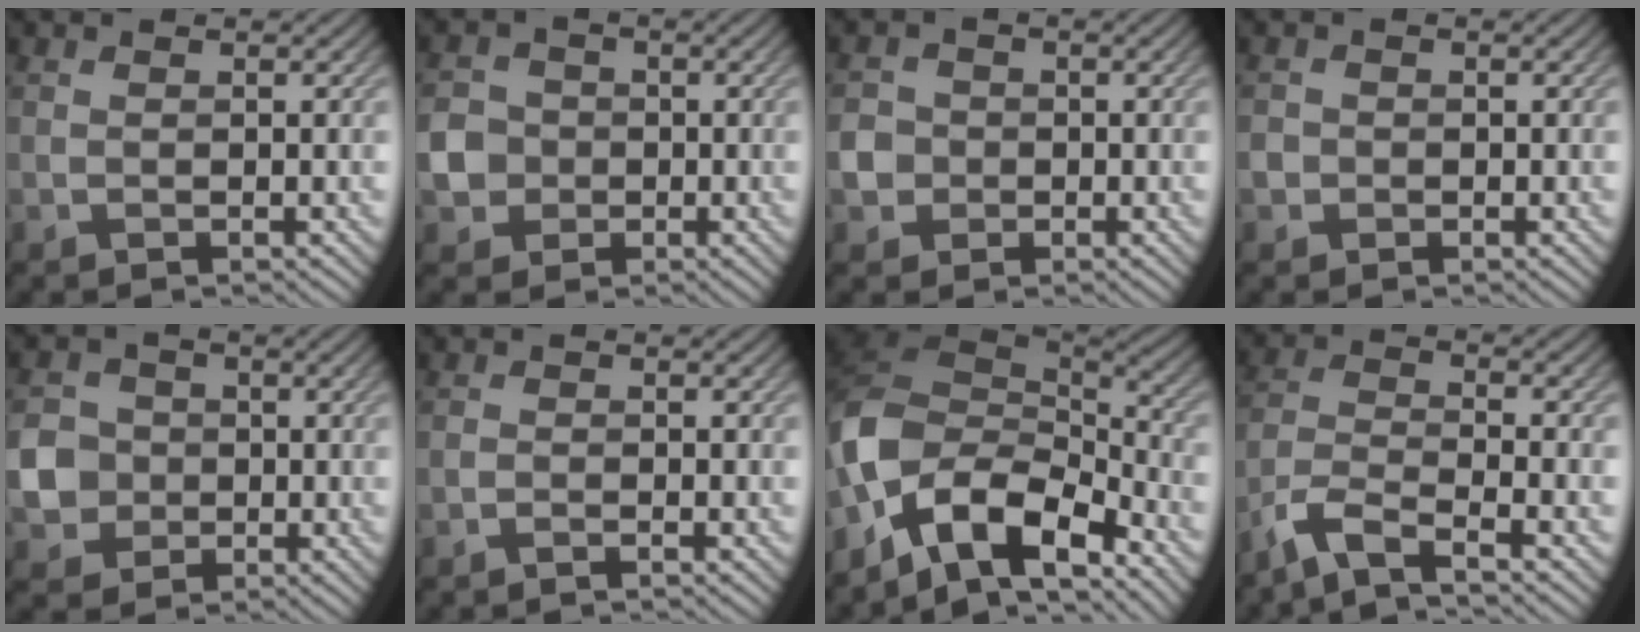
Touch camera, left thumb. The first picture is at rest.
{"total": 3.9, "force": [-0.7, 3.7, 1.1], "torque": [-0.027, -0.002, -0.024]}
{"total": 2.9, "force": [-0.6, 2.7, 0.7], "torque": [-0.013, -0.002, -0.018]}
{"total": 1.3, "force": [-0.4, 1.2, 0.1], "torque": [0.005, 0.002, -0.011]}
{"total": 5.2, "force": [-0.8, 4.9, 1.7], "torque": [-0.048, -0.008, -0.033]}
{"total": 0.8, "force": [-0.7, 0.0, 0.3], "torque": [-0.006, 0.002, -0.018]}
{"total": 13.7, "force": [-6.6, 7.5, 9.3], "torque": [-0.223, -0.014, -0.124]}
{"total": 6.1, "force": [-4.9, 1.1, 3.5], "torque": [-0.085, -0.003, -0.108]}